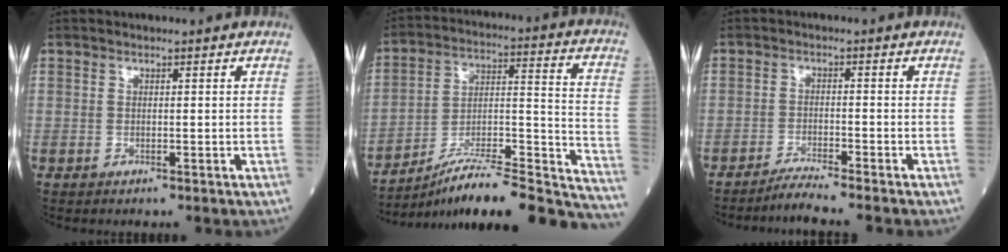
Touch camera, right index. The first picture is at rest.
{"total": 26.4, "force": [-23.0, 2.2, 12.7], "torque": [-0.117, 0.012, -0.344]}
{"total": 3.9, "force": [-3.5, -1.4, 1.0], "torque": [-0.023, -0.016, -0.065]}